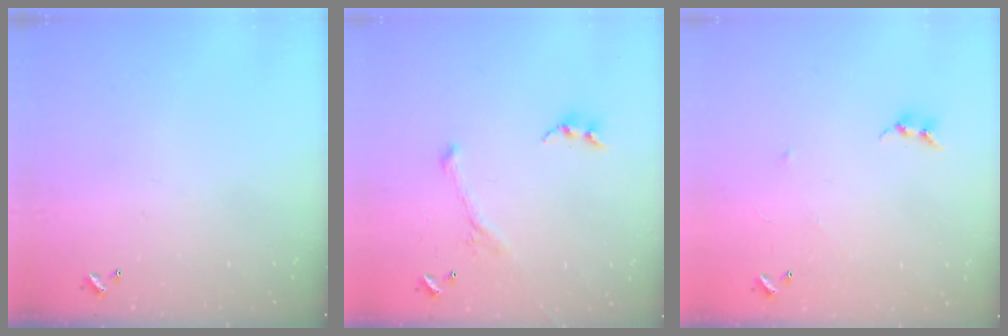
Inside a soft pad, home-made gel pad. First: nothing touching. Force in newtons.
{"total": 2.8, "press": 2.6, "slide": 0.9}
{"total": 5.3, "press": 5.3, "slide": 0.8}